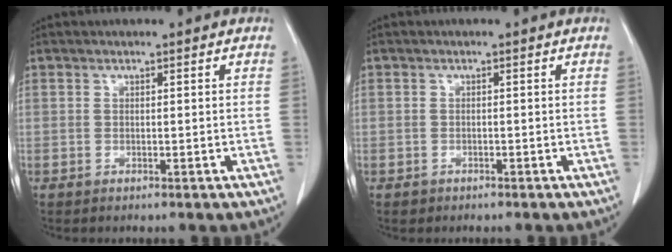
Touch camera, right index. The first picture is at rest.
{"total": 1.0, "force": [-0.6, 0.8, -0.1], "torque": [-0.005, 0.003, -0.010]}